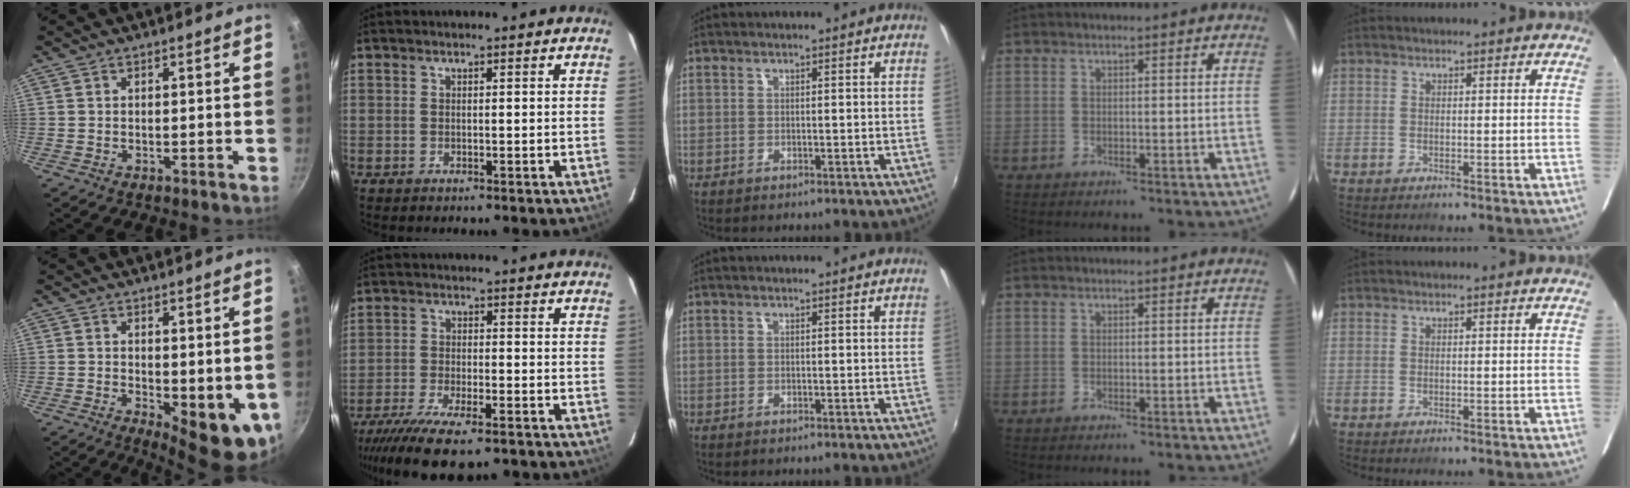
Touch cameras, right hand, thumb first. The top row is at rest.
{"thumb": {"total": 9.4, "force": [-0.5, 3.9, 8.5], "torque": [-0.093, -0.014, 0.003]}, "index": {"total": 14.4, "force": [-11.0, 3.8, 8.5], "torque": [-0.183, -0.043, -0.188]}}